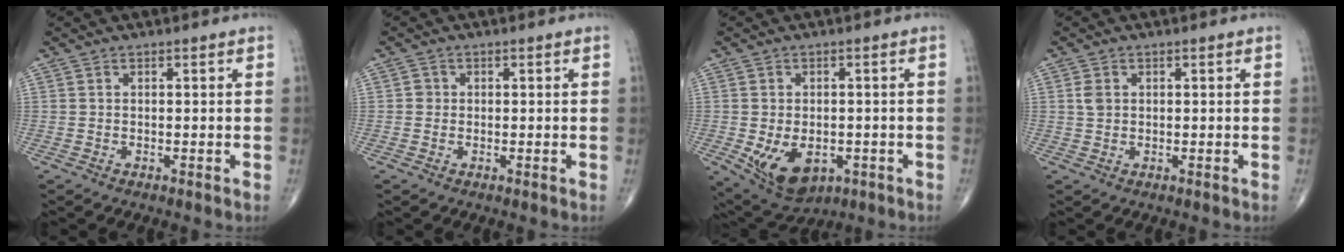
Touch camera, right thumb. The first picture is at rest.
{"total": 1.2, "force": [0.0, 1.2, 0.3], "torque": [0.002, 0.003, -0.002]}
{"total": 10.2, "force": [-3.1, 6.5, 7.2], "torque": [-0.106, -0.002, -0.032]}
{"total": 1.9, "force": [0.4, 1.5, 1.1], "torque": [-0.019, 0.001, 0.010]}